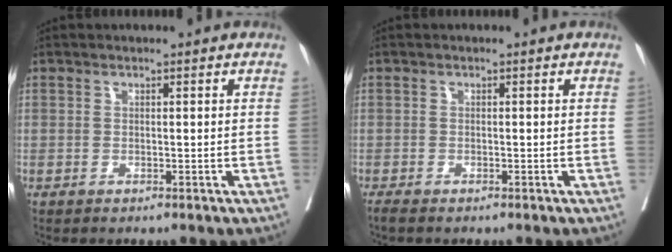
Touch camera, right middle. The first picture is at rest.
{"total": 1.0, "force": [-0.9, 0.1, 0.5], "torque": [-0.017, -0.006, -0.018]}